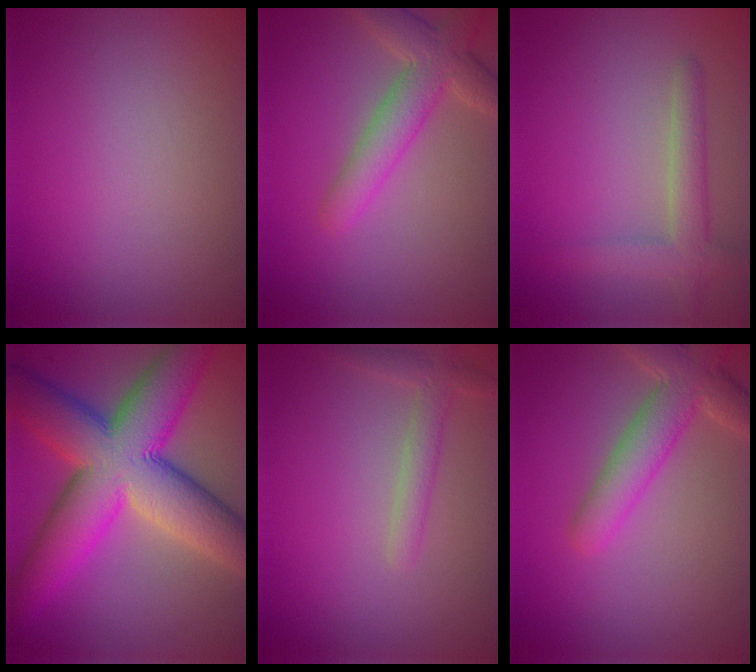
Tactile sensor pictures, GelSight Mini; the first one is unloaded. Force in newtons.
{"total": 4.7, "press": 4.7, "slide": 0.5}
{"total": 2.9, "press": 2.9, "slide": 0.2}
{"total": 14.3, "press": 14.3, "slide": 0.3}
{"total": 2.0, "press": 2.0, "slide": 0.1}
{"total": 5.0, "press": 5.0, "slide": 0.5}